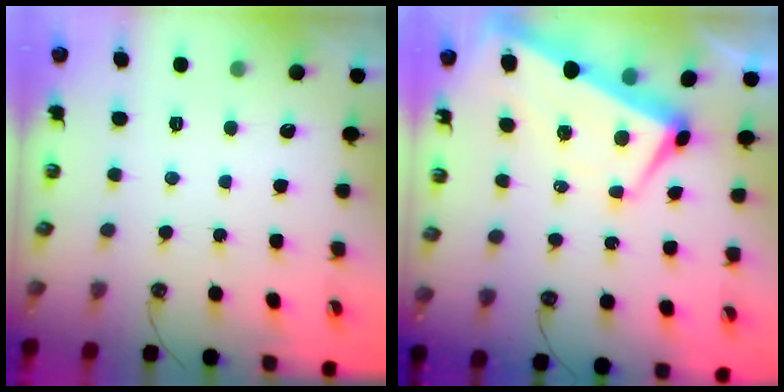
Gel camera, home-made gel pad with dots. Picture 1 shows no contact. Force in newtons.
{"total": 1.4, "press": 1.0, "slide": 0.9}